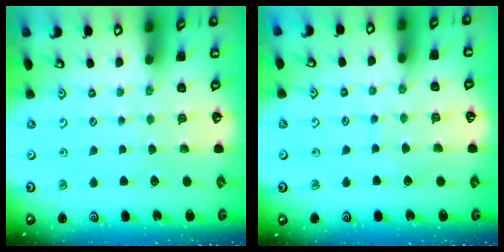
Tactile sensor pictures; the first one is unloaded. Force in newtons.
{"total": 4.9, "press": 4.8, "slide": 0.3}